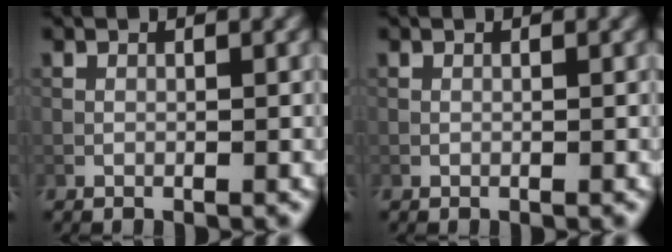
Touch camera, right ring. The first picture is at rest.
{"total": 0.0}